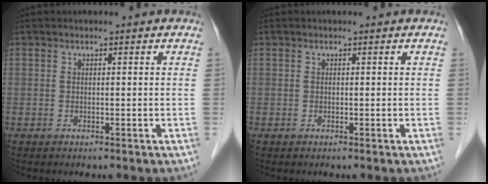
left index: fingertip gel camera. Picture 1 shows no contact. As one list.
[{"total": 0.0}]